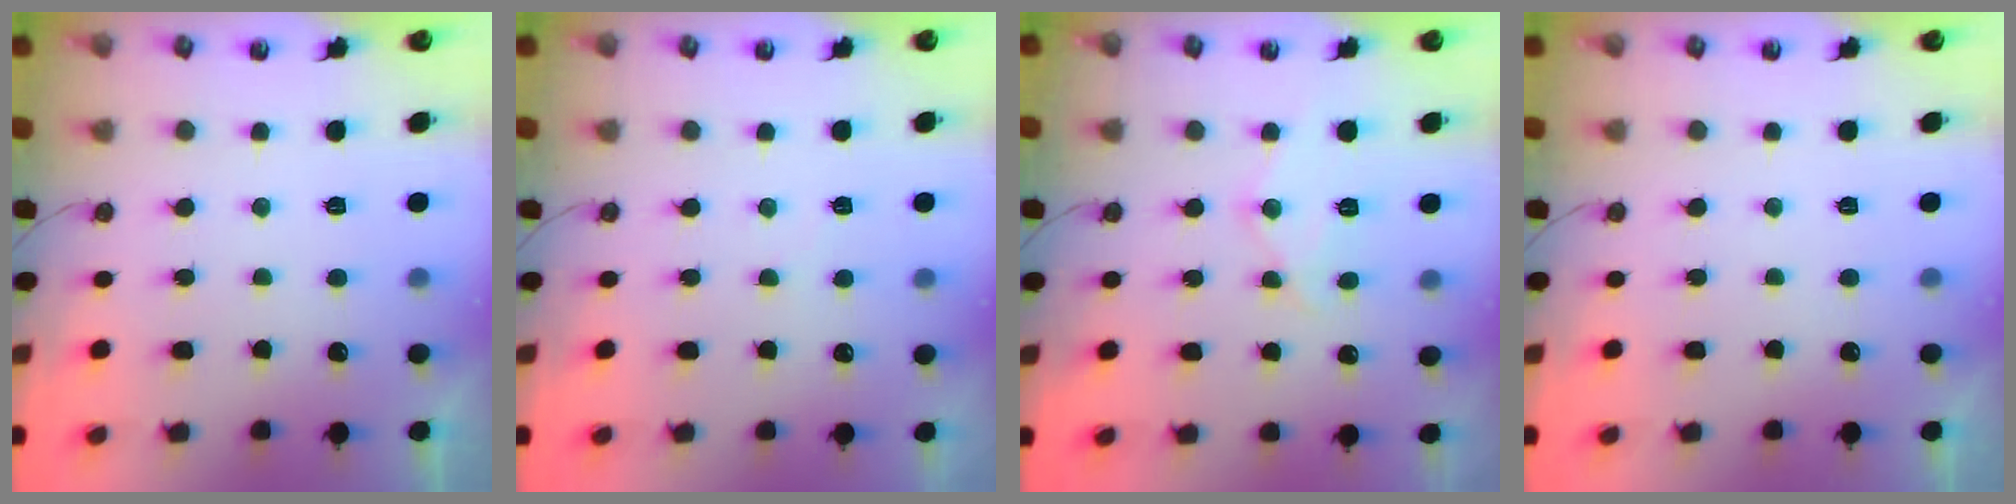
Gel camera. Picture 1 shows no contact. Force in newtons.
{"total": 2.3, "press": 2.3, "slide": 0.3}
{"total": 11.3, "press": 11.3, "slide": 1.1}
{"total": 0.0}